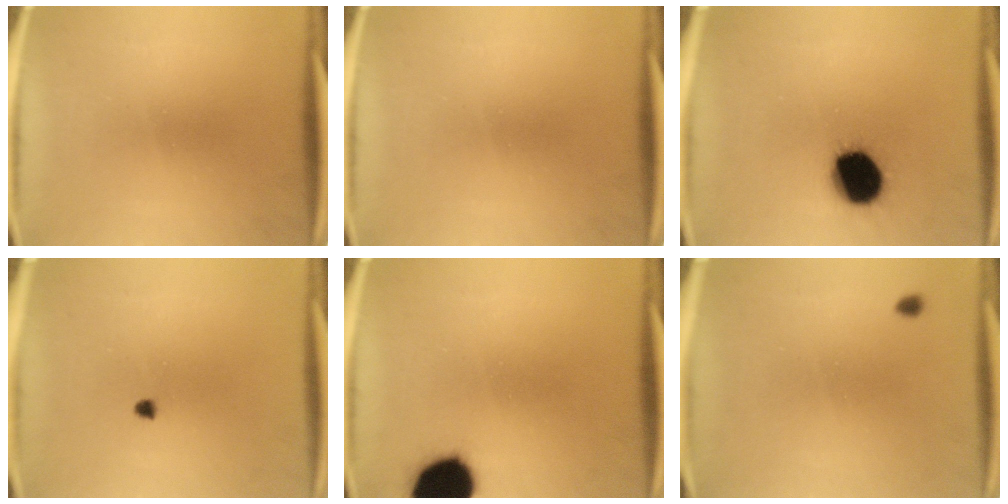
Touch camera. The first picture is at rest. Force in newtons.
{"total": 0.0}
{"total": 15.7}
{"total": 1.0}
{"total": 16.0}
{"total": 0.9}